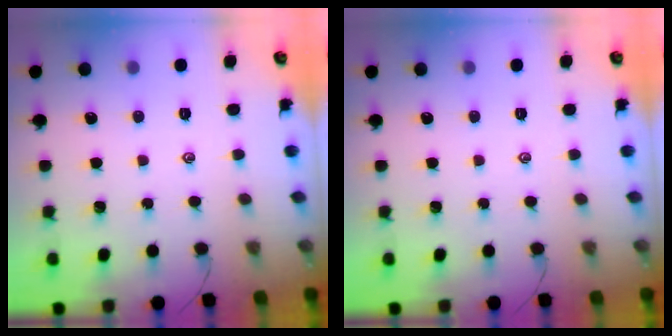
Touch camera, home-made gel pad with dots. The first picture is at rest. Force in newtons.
{"total": 0.0}